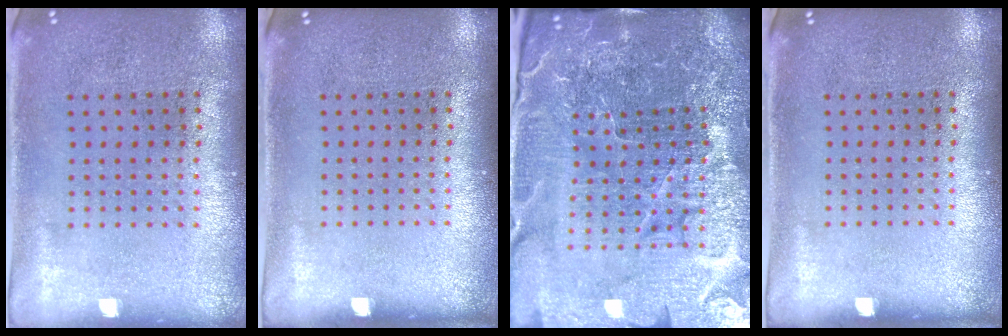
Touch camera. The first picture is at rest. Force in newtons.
{"total": 0.0}
{"total": 6.4, "press": 5.7, "slide": 2.9}
{"total": 0.0}